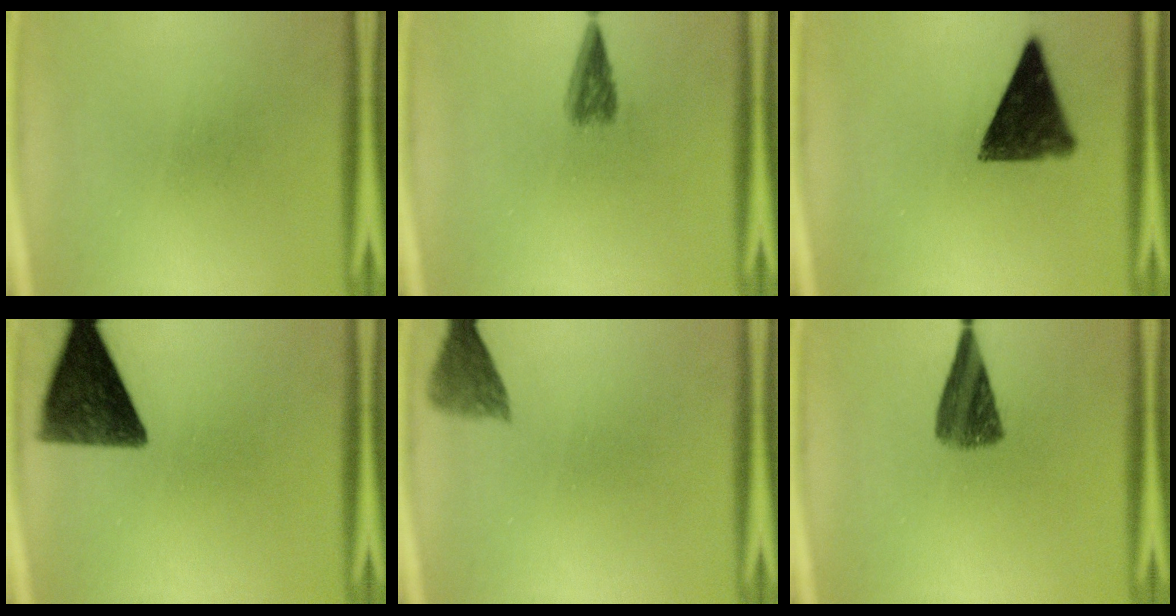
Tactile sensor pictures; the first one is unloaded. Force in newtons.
{"total": 3.2}
{"total": 11.1}
{"total": 12.3}
{"total": 3.7}
{"total": 7.3}